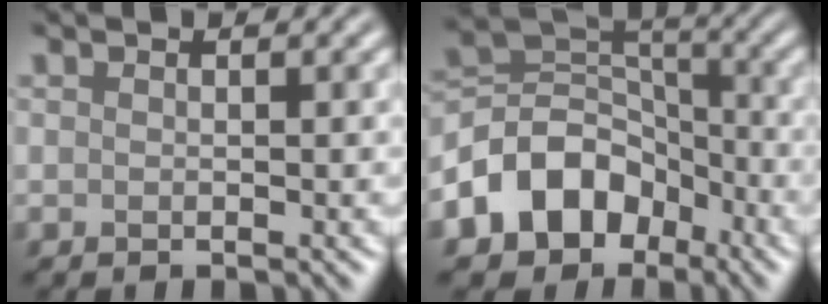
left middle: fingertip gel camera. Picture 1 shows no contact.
{"total": 8.0, "force": [-4.1, 5.9, 3.5], "torque": [-0.053, 0.008, -0.088]}